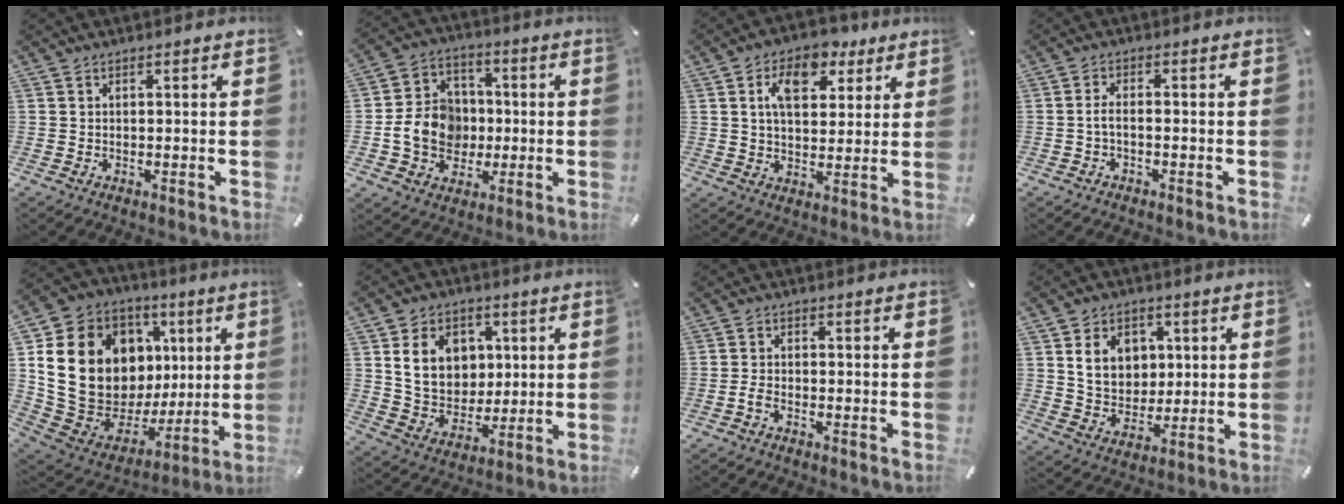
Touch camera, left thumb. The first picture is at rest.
{"total": 12.2, "force": [-1.6, 10.6, 5.8], "torque": [-0.117, 0.023, -0.024]}
{"total": 9.9, "force": [4.7, 6.4, 5.9], "torque": [-0.088, -0.016, 0.079]}
{"total": 2.4, "force": [-1.1, 0.7, 2.1], "torque": [-0.045, 0.003, -0.022]}
{"total": 22.0, "force": [5.1, 17.0, 13.1], "torque": [-0.247, -0.036, 0.122]}
{"total": 12.3, "force": [3.3, 10.5, 5.5], "torque": [-0.095, 0.000, 0.067]}
{"total": 2.1, "force": [-1.3, 1.0, 1.2], "torque": [-0.023, 0.006, -0.024]}
{"total": 9.7, "force": [2.8, 8.3, 4.3], "torque": [-0.068, 0.004, 0.052]}